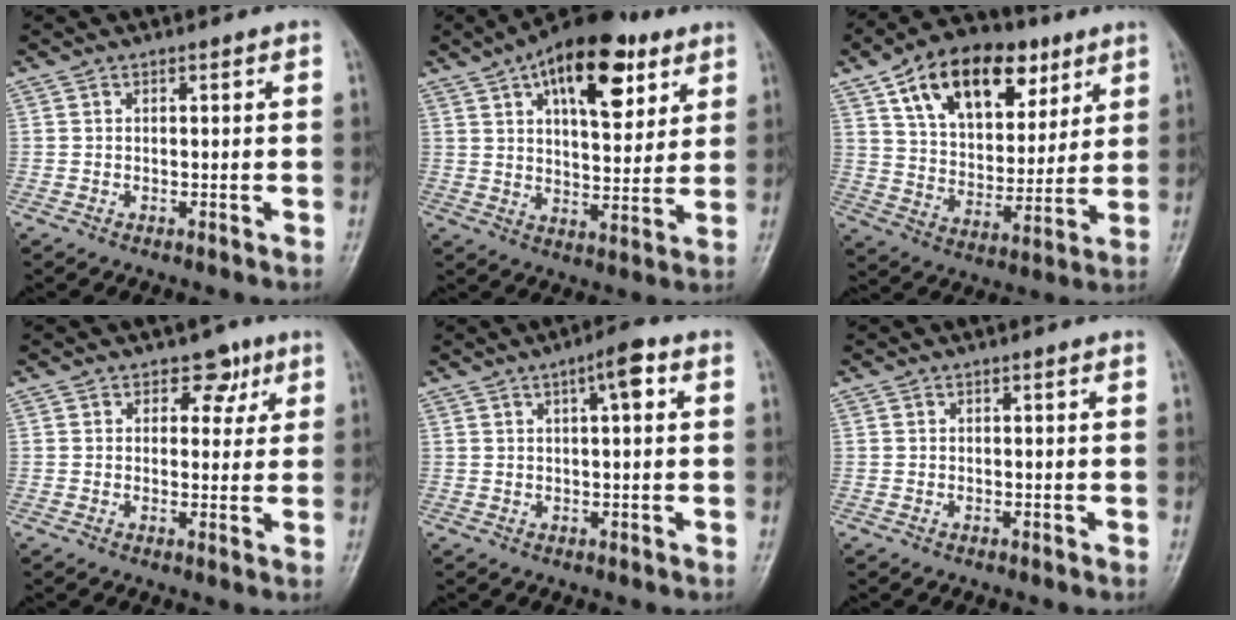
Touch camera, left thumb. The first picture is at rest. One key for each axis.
{"total": 18.2, "fx": 8.9, "fy": 8.7, "fz": 13.3, "tx": -0.164, "ty": -0.022, "tz": 0.135}
{"total": 20.3, "fx": 10.2, "fy": 12.1, "fz": 12.7, "tx": -0.161, "ty": -0.024, "tz": 0.170}
{"total": 4.6, "fx": 2.3, "fy": 3.3, "fz": 2.1, "tx": 0.005, "ty": -0.007, "tz": 0.027}
{"total": 4.7, "fx": 1.7, "fy": 1.2, "fz": 4.2, "tx": -0.063, "ty": 0.007, "tz": 0.021}
{"total": 0.0}